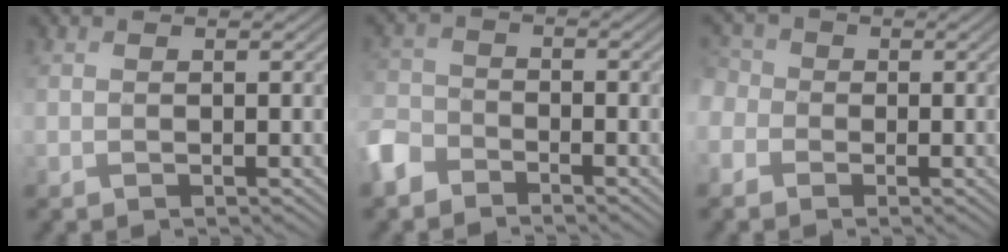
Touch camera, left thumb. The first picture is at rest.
{"total": 4.9, "force": [-3.7, 2.7, 1.7], "torque": [-0.048, -0.002, -0.091]}
{"total": 4.3, "force": [-1.0, 3.9, 1.6], "torque": [-0.062, 0.003, -0.037]}